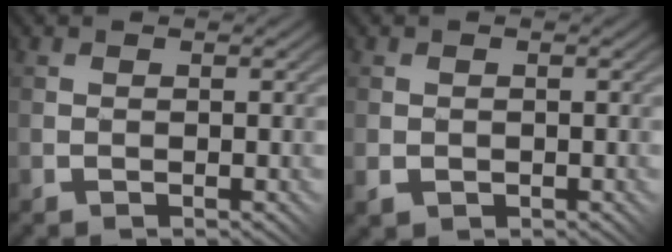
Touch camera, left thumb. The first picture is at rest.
{"total": 1.2, "force": [-0.3, 1.1, 0.3], "torque": [-0.009, -0.005, -0.004]}